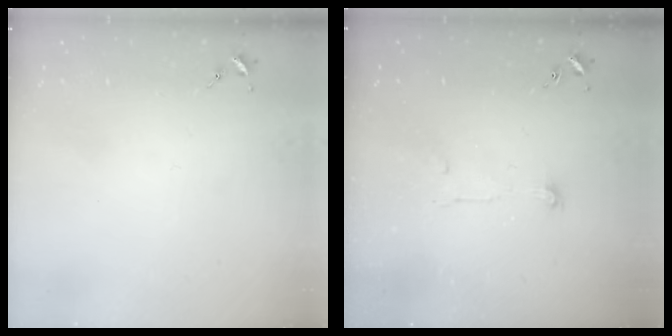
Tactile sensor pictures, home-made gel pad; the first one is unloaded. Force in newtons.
{"total": 4.8, "press": 4.8, "slide": 0.4}